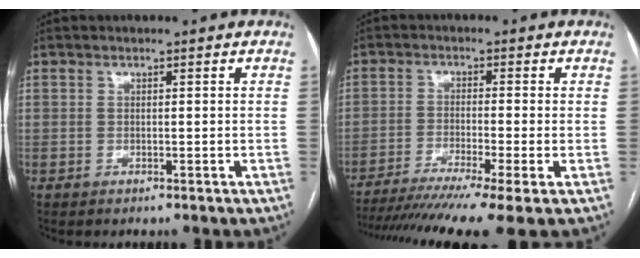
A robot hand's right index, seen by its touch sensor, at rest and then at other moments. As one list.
[{"total": 14.0, "force": [-10.5, -1.1, 9.1], "torque": [-0.142, -0.034, -0.168]}]